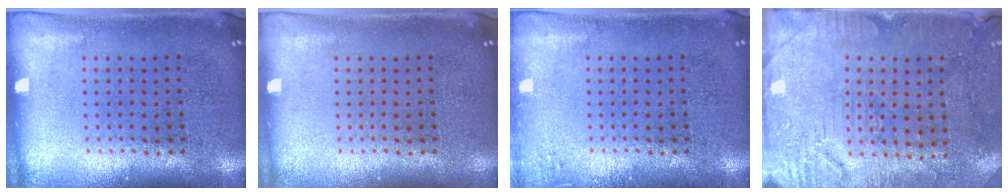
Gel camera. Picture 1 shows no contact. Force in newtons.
{"total": 0.0}
{"total": 1.0, "press": 1.0, "slide": 0.2}
{"total": 3.1, "press": 2.9, "slide": 1.1}